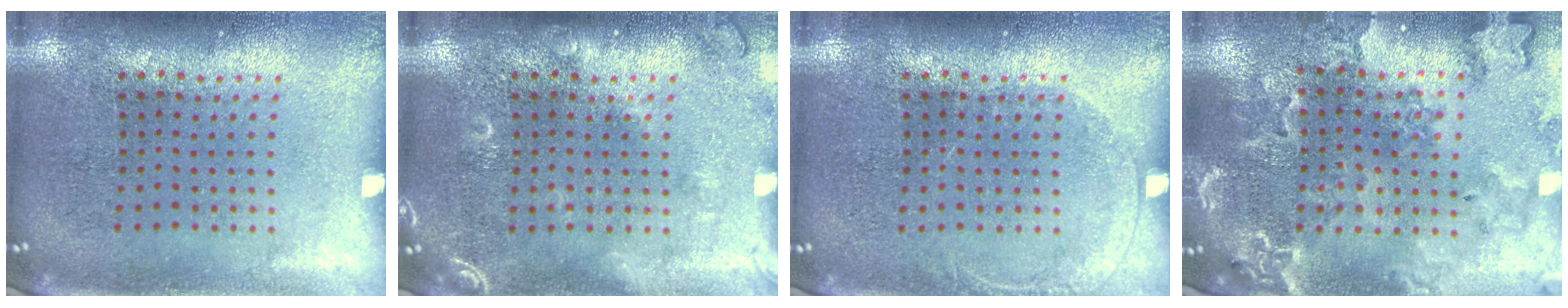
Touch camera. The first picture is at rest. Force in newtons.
{"total": 2.0, "press": 2.0, "slide": 0.3}
{"total": 1.0, "press": 1.0, "slide": 0.2}
{"total": 1.7, "press": 1.7, "slide": 0.3}